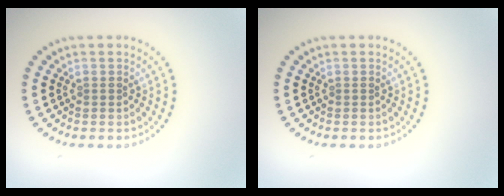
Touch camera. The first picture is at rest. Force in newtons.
{"total": 0.0}